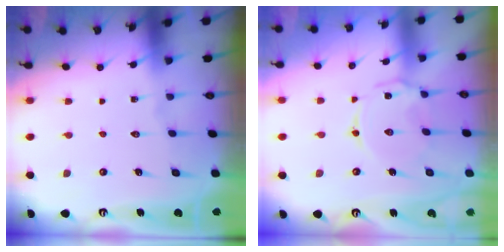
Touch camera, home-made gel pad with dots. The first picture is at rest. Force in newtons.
{"total": 2.9, "press": 2.9, "slide": 0.4}